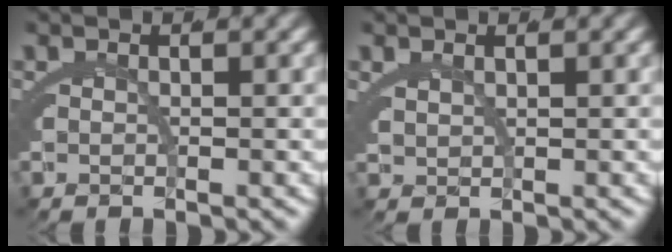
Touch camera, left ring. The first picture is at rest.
{"total": 1.0, "force": [1.0, -0.2, 0.2], "torque": [-0.006, -0.007, 0.029]}